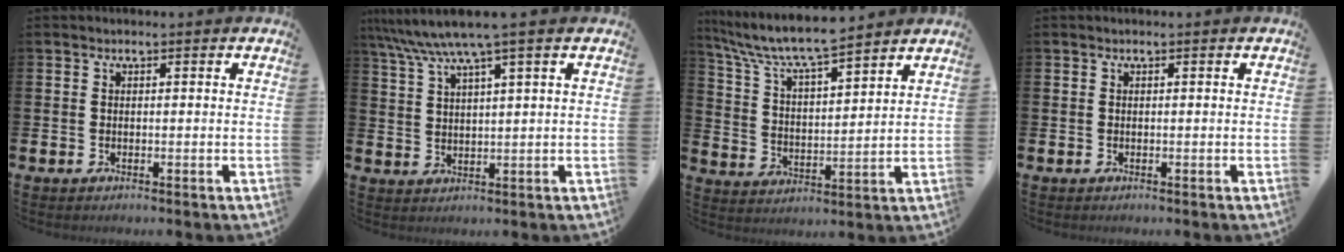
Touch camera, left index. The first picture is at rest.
{"total": 6.0, "force": [4.5, 0.1, 4.0], "torque": [-0.088, -0.013, 0.076]}
{"total": 8.0, "force": [7.4, 0.9, 3.0], "torque": [-0.086, -0.049, 0.128]}
{"total": 0.0}